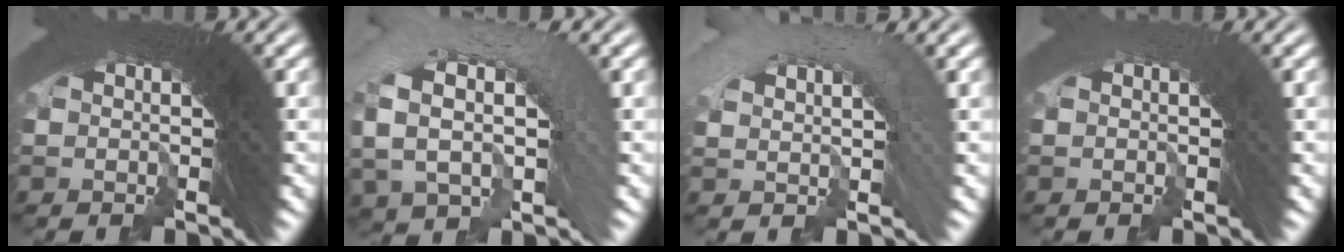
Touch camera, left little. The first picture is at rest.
{"total": 5.6, "force": [-3.0, 4.5, 1.5], "torque": [-0.042, 0.002, -0.053]}
{"total": 2.9, "force": [-2.2, 1.8, -0.2], "torque": [0.000, -0.004, -0.035]}
{"total": 3.1, "force": [-1.6, -1.3, -2.3], "torque": [0.027, -0.013, -0.017]}